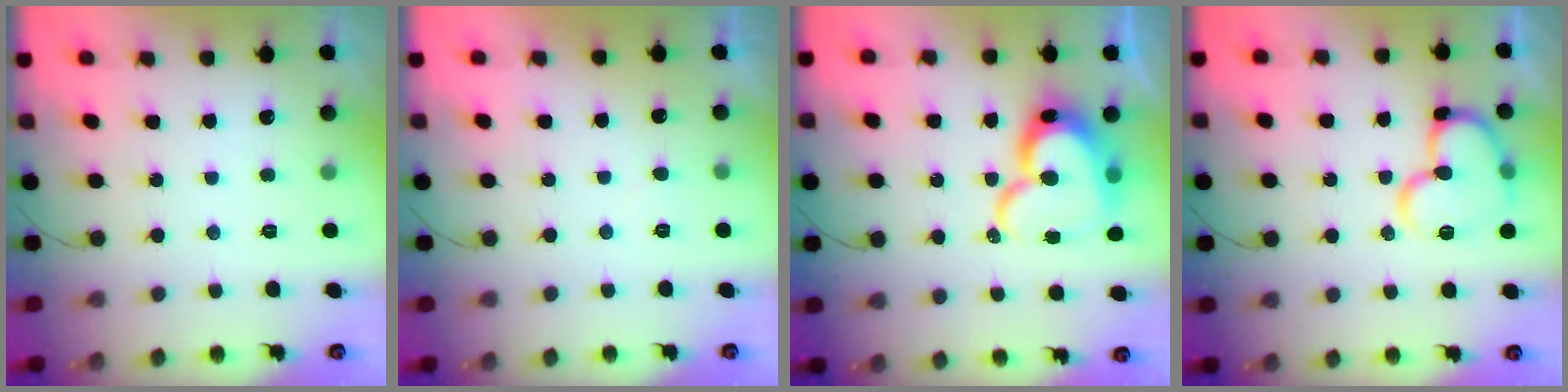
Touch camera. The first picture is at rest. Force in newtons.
{"total": 2.3, "press": 2.3, "slide": 0.2}
{"total": 19.5, "press": 19.4, "slide": 2.0}
{"total": 15.5, "press": 15.4, "slide": 1.6}